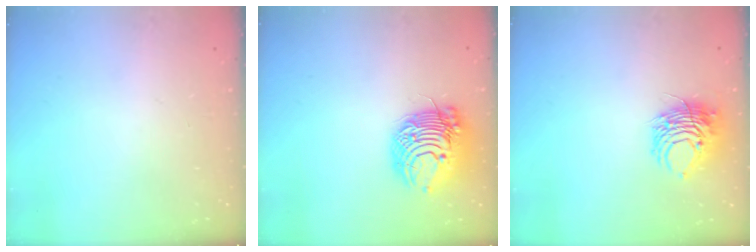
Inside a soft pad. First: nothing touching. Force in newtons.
{"total": 14.8, "press": 14.8, "slide": 0.2}
{"total": 11.0, "press": 10.9, "slide": 0.7}